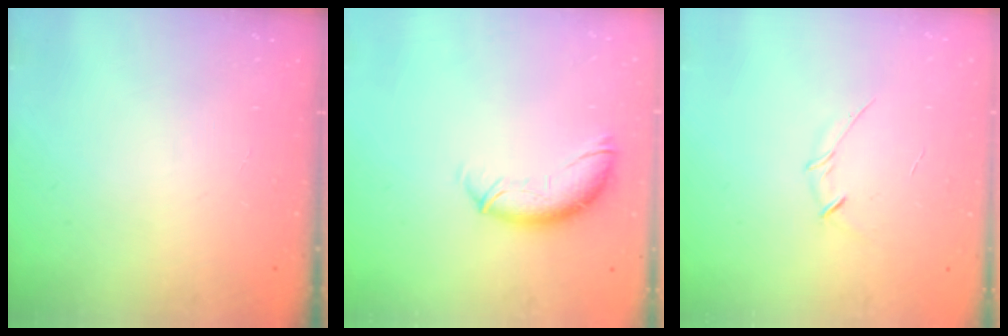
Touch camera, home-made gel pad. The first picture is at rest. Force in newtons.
{"total": 10.5, "press": 10.5, "slide": 0.7}
{"total": 3.5, "press": 3.4, "slide": 0.8}